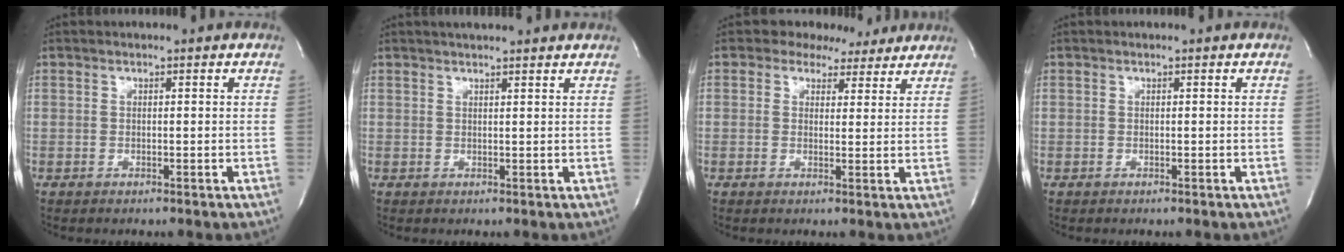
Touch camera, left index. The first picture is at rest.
{"total": 6.5, "force": [5.7, 0.3, 3.0], "torque": [-0.048, 0.017, 0.070]}
{"total": 5.6, "force": [4.6, 3.0, 0.8], "torque": [-0.008, 0.002, 0.049]}
{"total": 0.0}